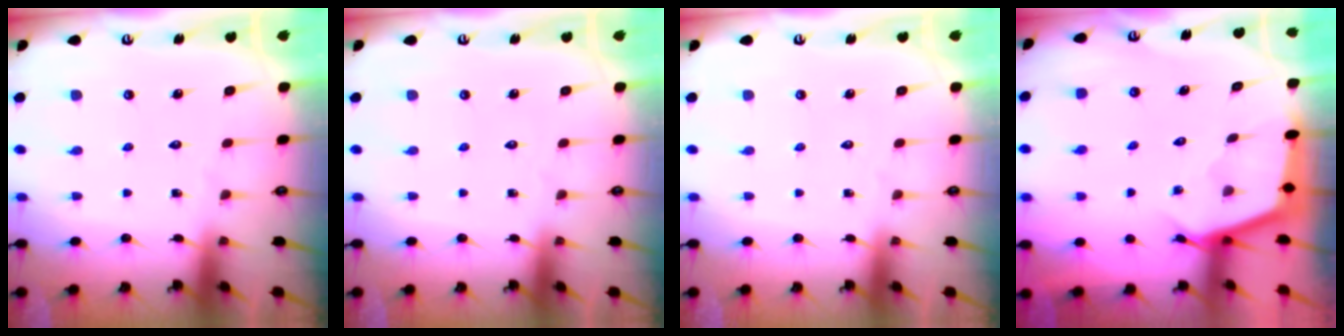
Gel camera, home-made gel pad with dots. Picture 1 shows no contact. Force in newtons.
{"total": 0.0}
{"total": 0.0}
{"total": 2.5, "press": 2.5, "slide": 0.2}